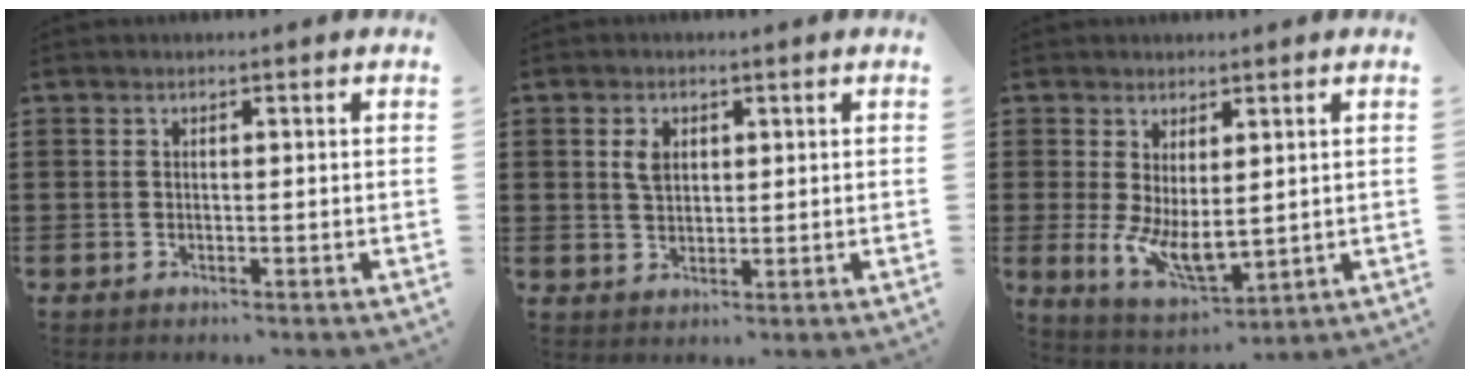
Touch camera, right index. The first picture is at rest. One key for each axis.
{"total": 3.0, "fx": 1.0, "fy": 1.9, "fz": 2.1, "tx": -0.048, "ty": 0.008, "tz": 0.017}
{"total": 6.2, "fx": 0.1, "fy": 2.9, "fz": 5.4, "tx": -0.103, "ty": -0.009, "tz": 0.005}